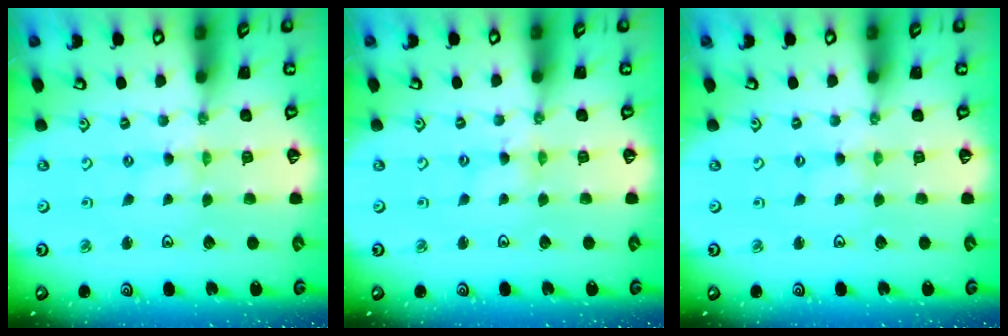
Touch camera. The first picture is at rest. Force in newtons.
{"total": 1.4, "press": 1.4, "slide": 0.2}
{"total": 0.7, "press": 0.7, "slide": 0.1}